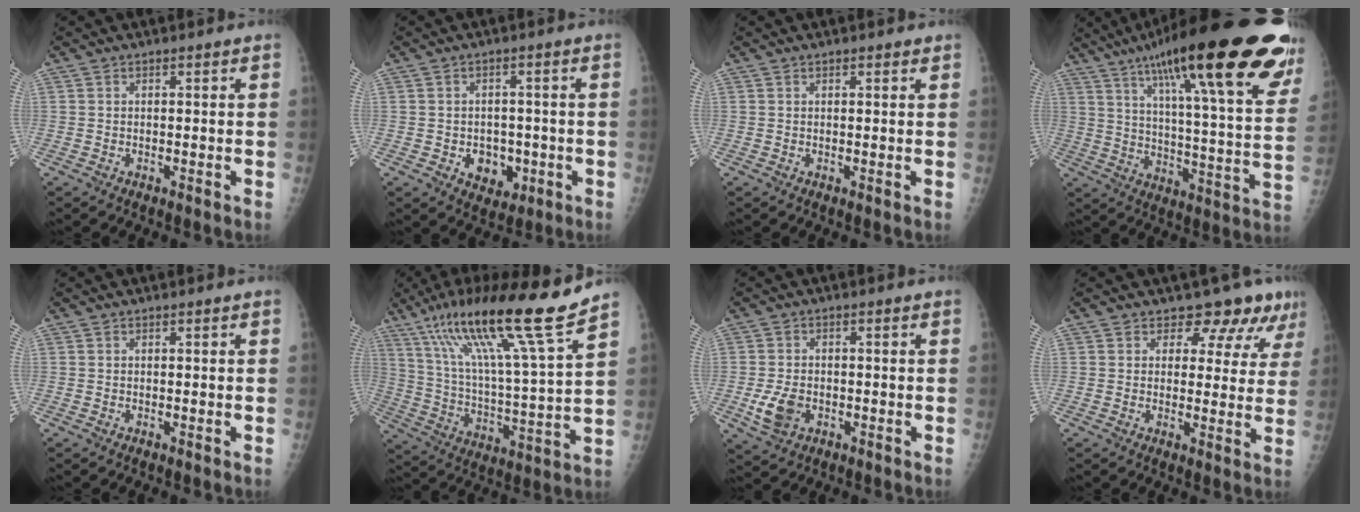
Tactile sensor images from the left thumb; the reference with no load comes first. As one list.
[{"total": 6.0, "force": [-1.5, 4.8, 3.3], "torque": [-0.017, 0.006, -0.012]}, {"total": 0.8, "force": [0.6, 0.3, 0.3], "torque": [-0.003, -0.003, 0.007]}, {"total": 34.0, "force": [20.2, 7.1, 26.4], "torque": [-0.318, -0.032, 0.293]}, {"total": 0.0}, {"total": 21.5, "force": [15.3, 0.2, 15.2], "torque": [-0.245, -0.065, 0.268]}, {"total": 5.7, "force": [-1.6, 4.0, 3.7], "torque": [-0.069, -0.002, -0.024]}, {"total": 8.2, "force": [6.7, 4.3, 1.9], "torque": [0.021, -0.034, 0.061]}]